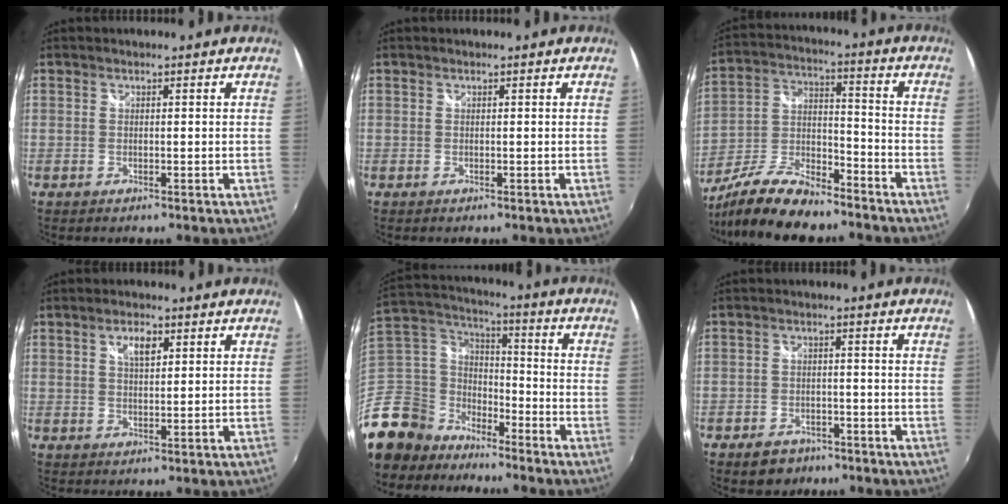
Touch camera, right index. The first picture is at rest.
{"total": 0.0}
{"total": 15.9, "force": [-12.2, 5.2, 8.8], "torque": [-0.192, -0.010, -0.222]}
{"total": 3.7, "force": [1.6, 1.6, 2.9], "torque": [-0.048, 0.006, 0.027]}
{"total": 14.9, "force": [-10.4, 10.2, 3.4], "torque": [-0.131, 0.029, -0.207]}
{"total": 5.7, "force": [-4.0, 3.8, 1.4], "torque": [-0.047, 0.007, -0.058]}